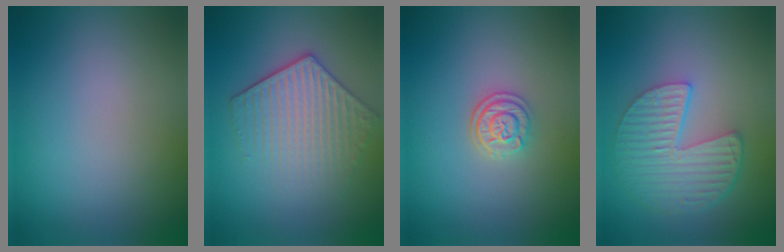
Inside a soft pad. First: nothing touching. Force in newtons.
{"total": 4.5, "press": 3.8, "slide": 2.3}
{"total": 2.6, "press": 2.2, "slide": 1.3}
{"total": 5.5, "press": 4.1, "slide": 3.6}